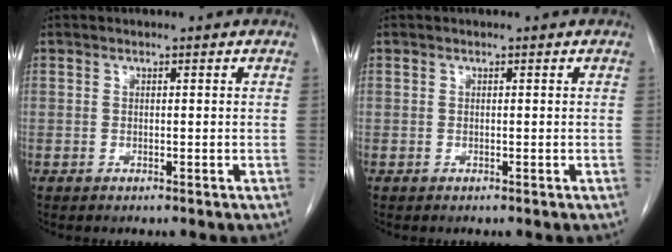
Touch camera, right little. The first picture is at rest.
{"total": 0.0}